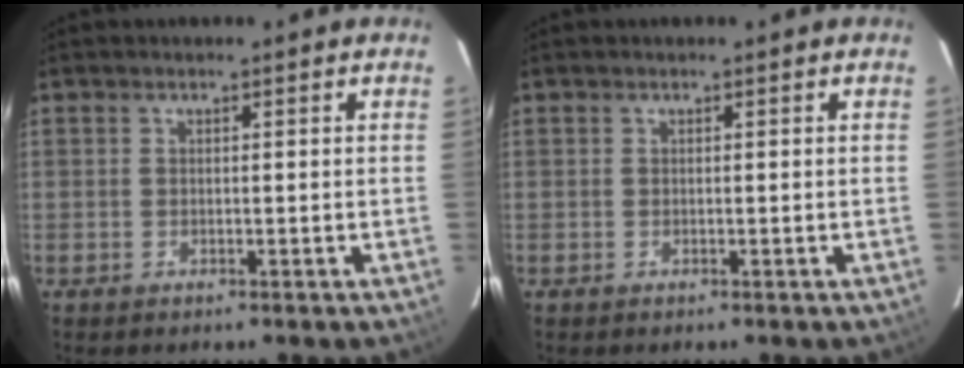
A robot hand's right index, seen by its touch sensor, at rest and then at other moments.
{"total": 0.0}